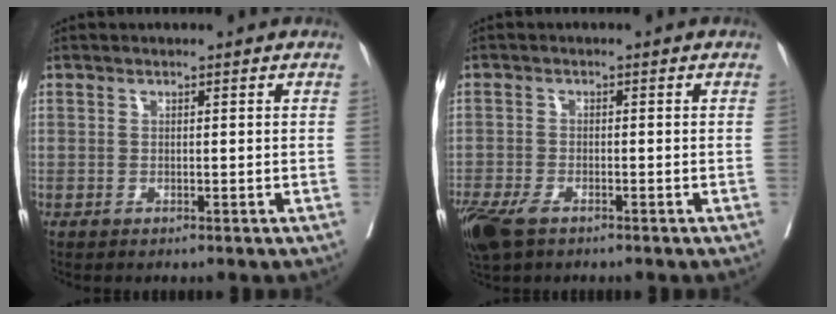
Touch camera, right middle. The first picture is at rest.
{"total": 7.4, "force": [-4.8, 3.3, 4.5], "torque": [-0.096, -0.014, -0.085]}